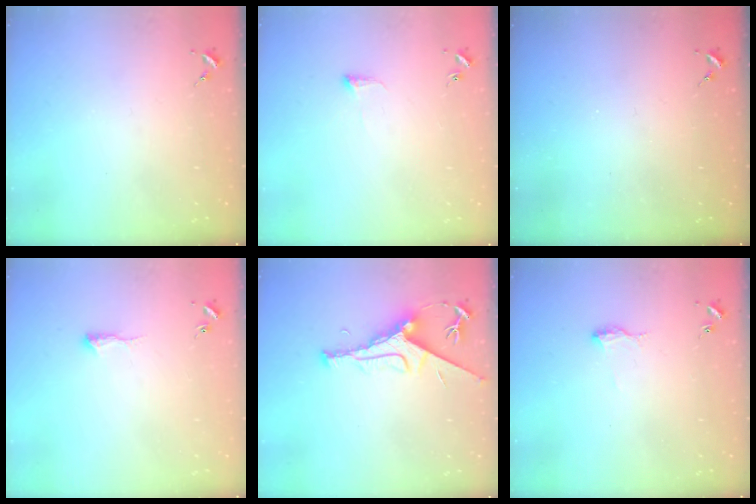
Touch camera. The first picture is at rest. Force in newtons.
{"total": 4.8, "press": 4.8, "slide": 0.7}
{"total": 0.0}
{"total": 7.1, "press": 7.0, "slide": 0.7}
{"total": 8.4, "press": 8.3, "slide": 1.0}
{"total": 6.6, "press": 6.5, "slide": 0.9}